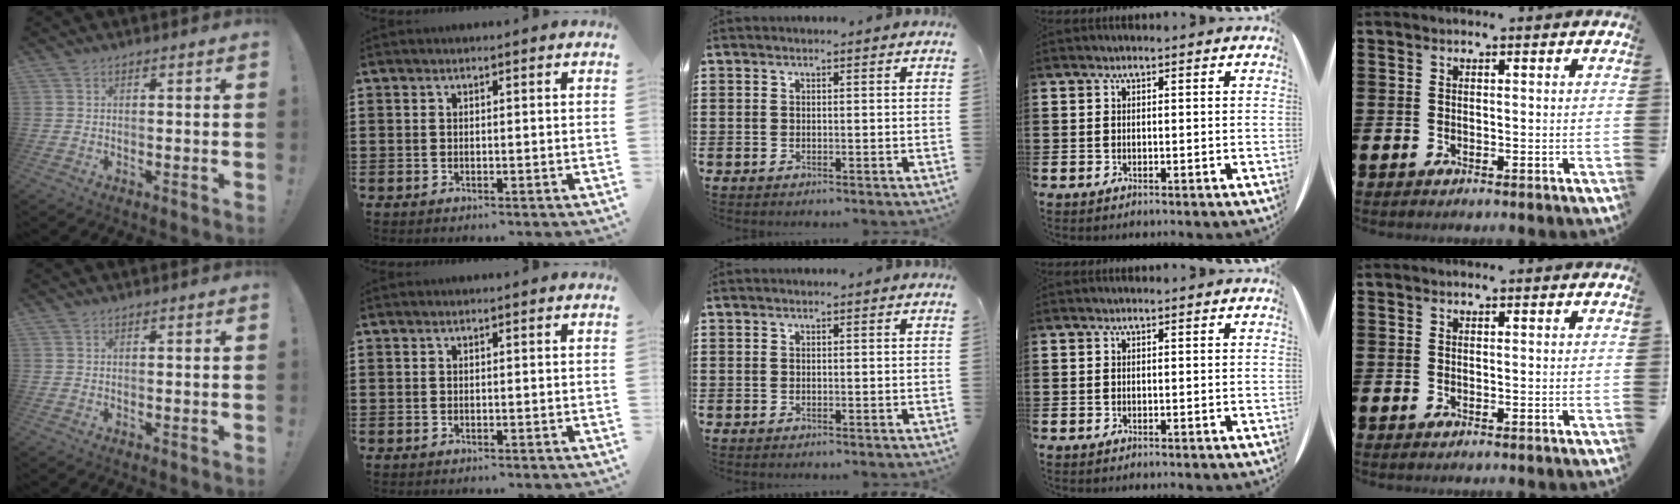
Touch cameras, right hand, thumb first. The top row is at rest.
{}